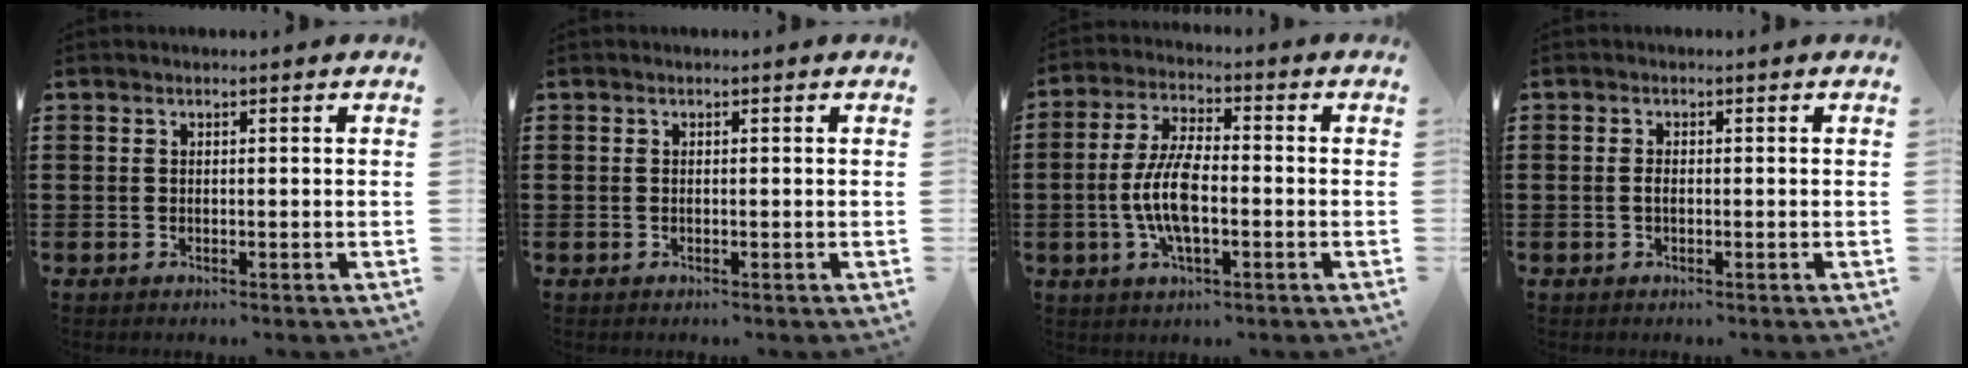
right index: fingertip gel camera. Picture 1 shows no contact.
{"total": 0.0}
{"total": 8.5, "force": [-1.6, 3.2, 7.7], "torque": [-0.174, -0.006, -0.036]}
{"total": 0.9, "force": [-0.2, 0.5, 0.7], "torque": [-0.015, 0.003, -0.004]}